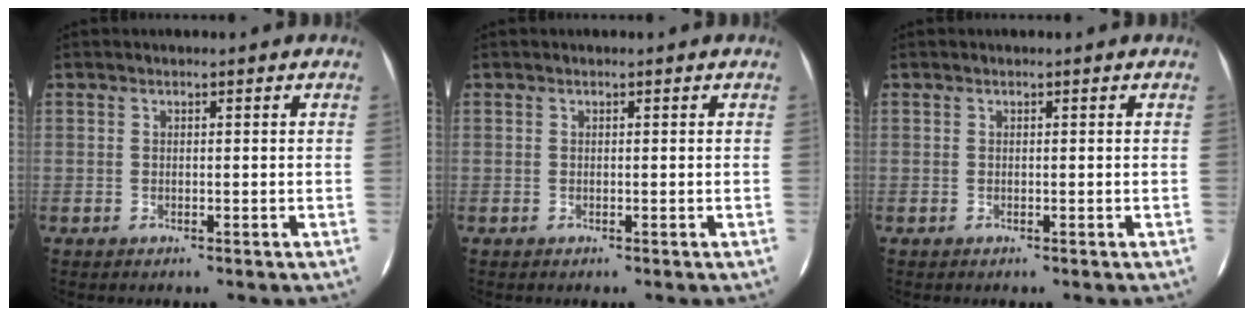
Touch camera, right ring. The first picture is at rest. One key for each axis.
{"total": 0.0}
{"total": 0.0}